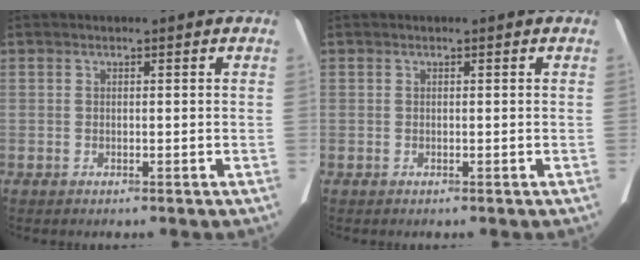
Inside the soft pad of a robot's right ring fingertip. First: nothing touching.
{"total": 0.0}